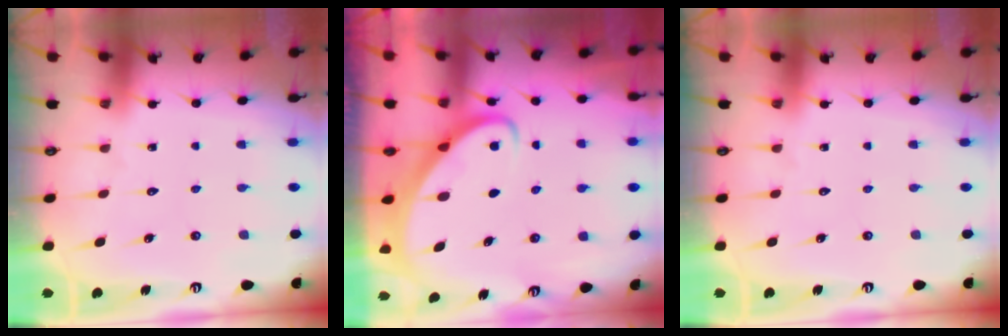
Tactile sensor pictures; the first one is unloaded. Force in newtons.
{"total": 4.0, "press": 3.9, "slide": 0.3}
{"total": 0.0}